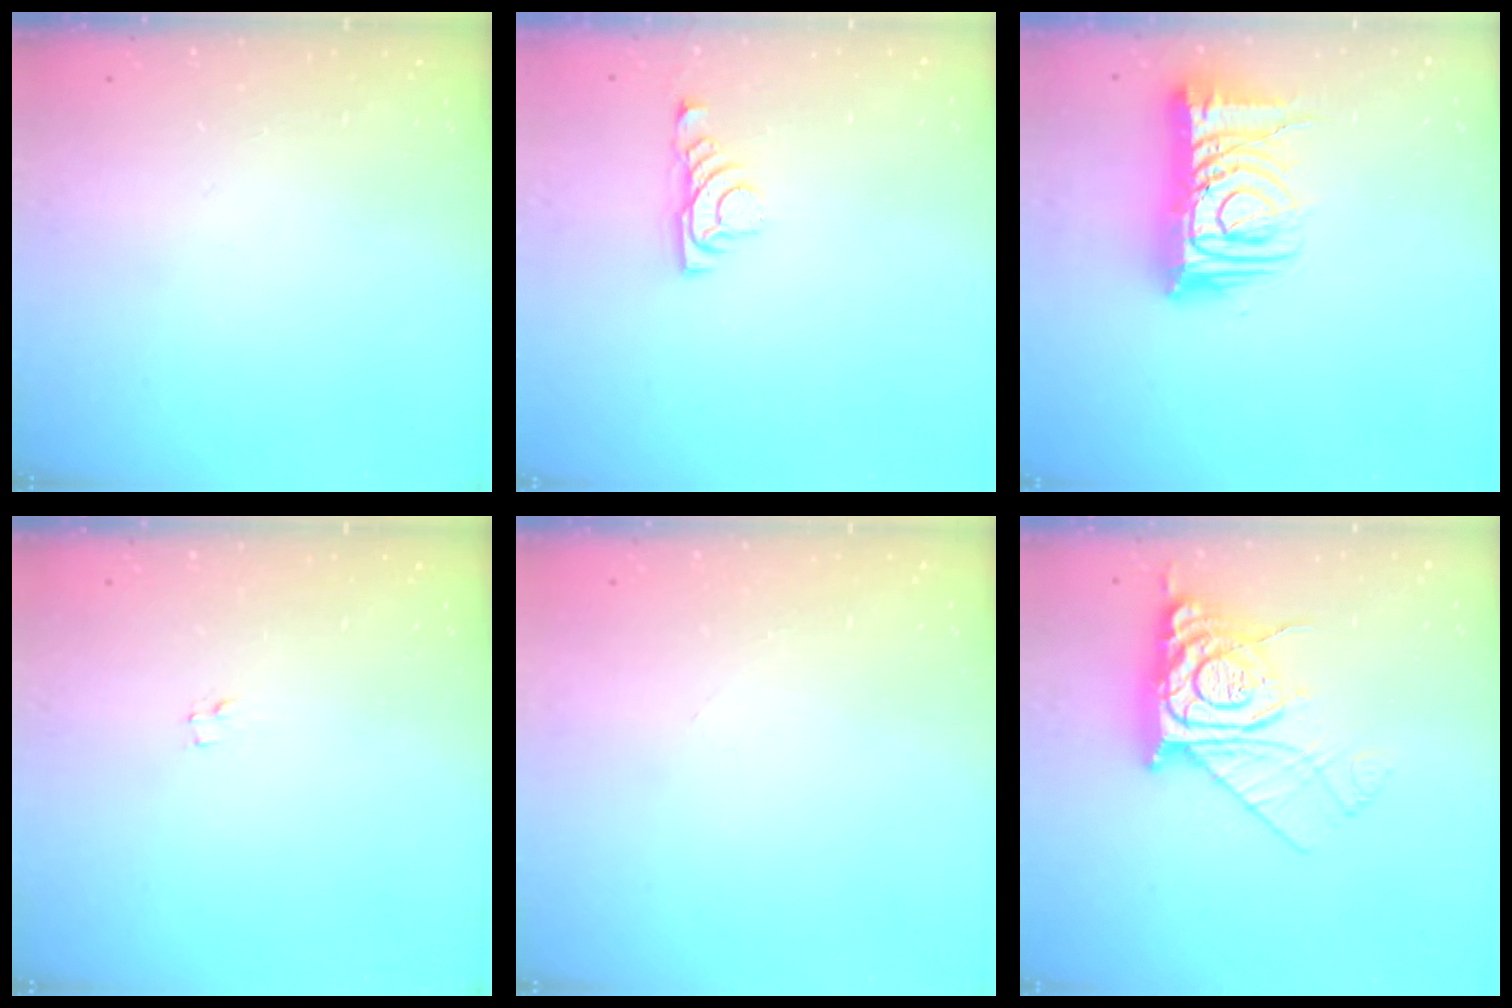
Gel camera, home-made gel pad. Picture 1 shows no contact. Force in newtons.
{"total": 3.6, "press": 3.6, "slide": 0.6}
{"total": 11.3, "press": 11.1, "slide": 1.8}
{"total": 2.0, "press": 2.0, "slide": 0.2}
{"total": 0.0}
{"total": 12.8, "press": 12.8, "slide": 1.3}